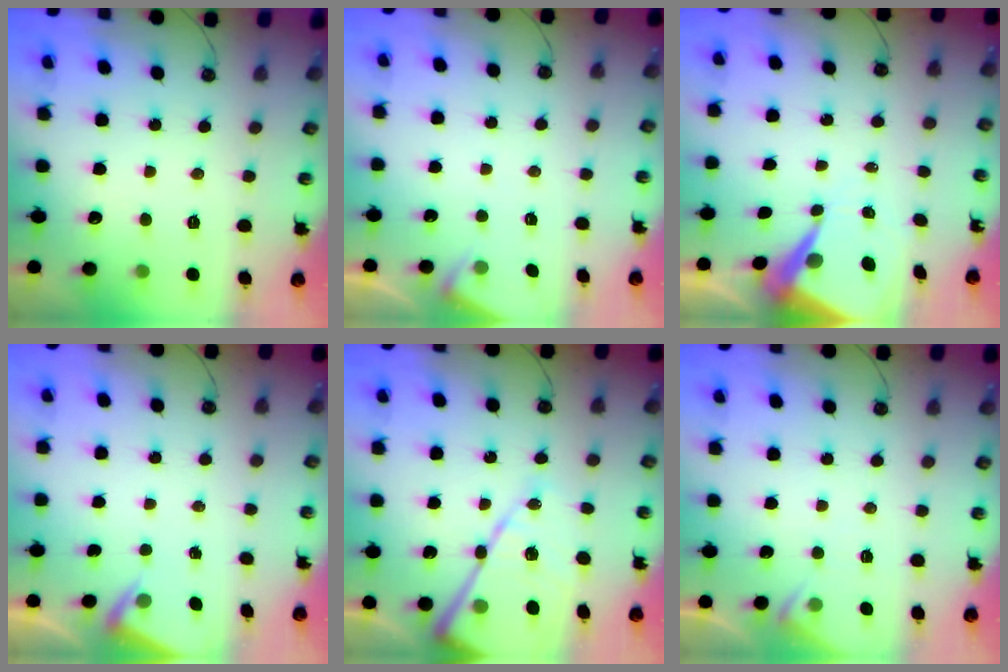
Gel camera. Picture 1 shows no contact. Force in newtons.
{"total": 4.1, "press": 4.1, "slide": 0.2}
{"total": 9.3, "press": 9.2, "slide": 0.9}
{"total": 2.9, "press": 2.9, "slide": 0.4}
{"total": 18.5, "press": 18.4, "slide": 1.8}
{"total": 4.4, "press": 4.4, "slide": 0.5}